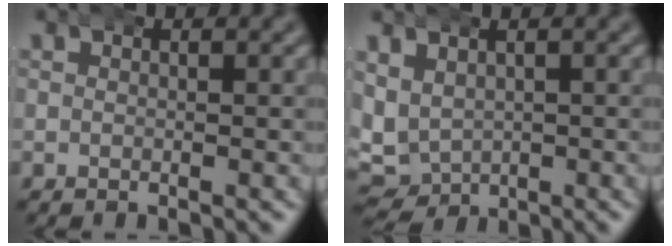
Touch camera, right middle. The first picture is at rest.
{"total": 8.3, "force": [-1.2, 7.5, 3.1], "torque": [-0.089, -0.039, -0.009]}